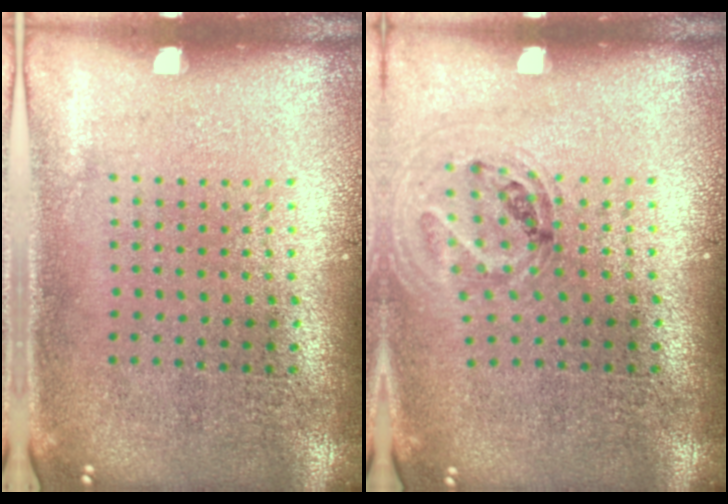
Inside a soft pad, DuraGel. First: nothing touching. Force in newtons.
{"total": 1.0, "press": 0.9, "slide": 0.2}